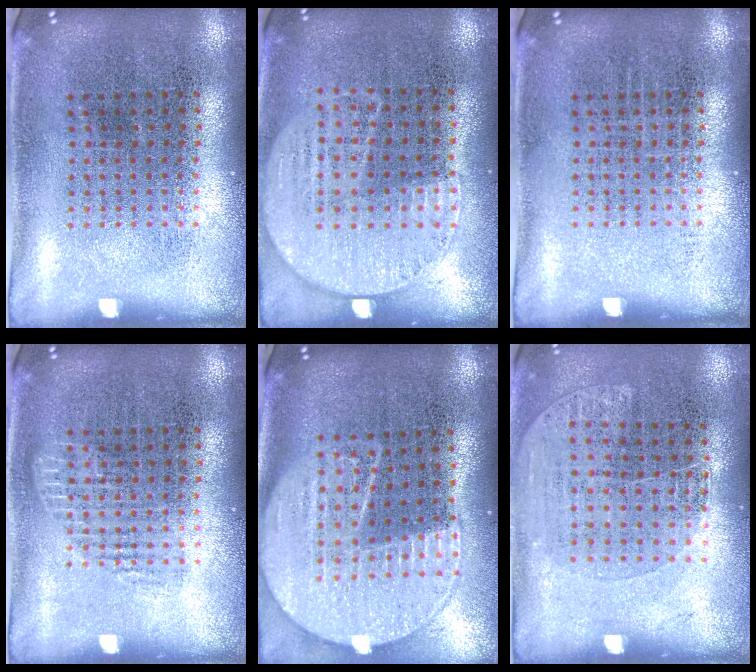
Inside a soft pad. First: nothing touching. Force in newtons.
{"total": 1.2, "press": 1.0, "slide": 0.6}
{"total": 0.0}
{"total": 1.3, "press": 1.2, "slide": 0.4}
{"total": 2.2, "press": 1.9, "slide": 1.0}
{"total": 1.1, "press": 0.9, "slide": 0.6}